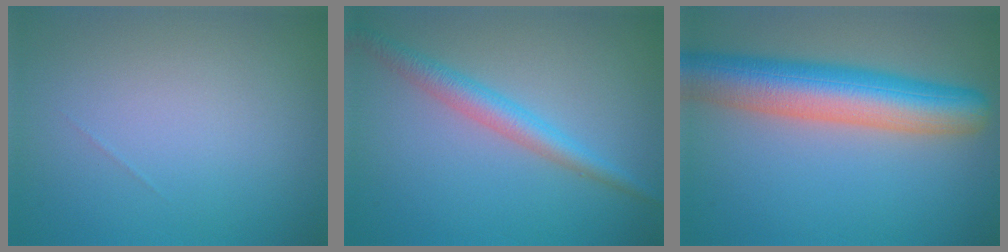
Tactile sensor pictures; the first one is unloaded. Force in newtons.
{"total": 3.0, "press": 3.0, "slide": 0.0}
{"total": 9.0, "press": 9.0, "slide": 0.3}